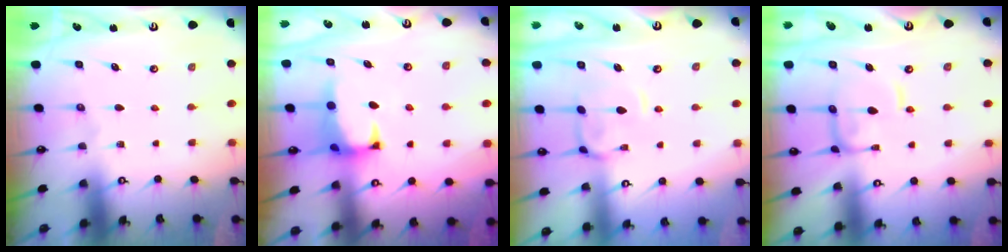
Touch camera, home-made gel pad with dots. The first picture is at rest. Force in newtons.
{"total": 0.7, "press": 0.0, "slide": 0.7}
{"total": 1.6, "press": 1.4, "slide": 0.9}
{"total": 3.9, "press": 3.8, "slide": 0.7}